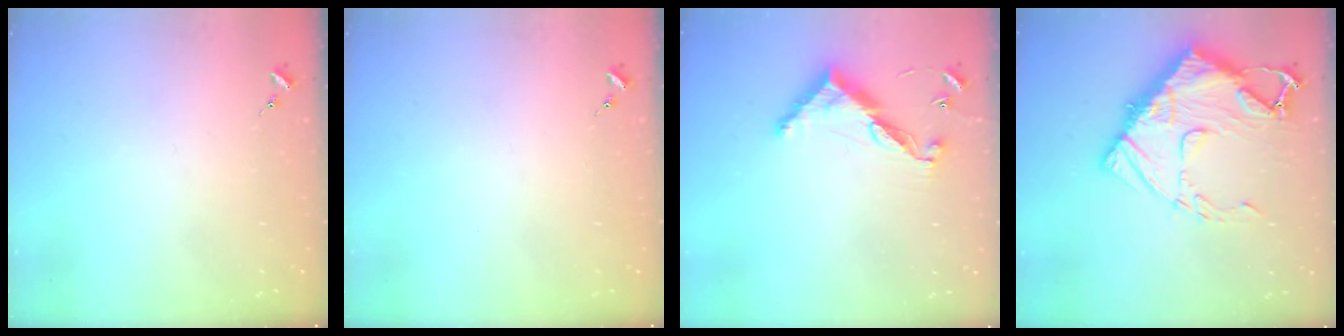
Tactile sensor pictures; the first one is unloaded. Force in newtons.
{"total": 0.0}
{"total": 10.9, "press": 10.9, "slide": 0.4}
{"total": 18.3, "press": 18.2, "slide": 2.1}